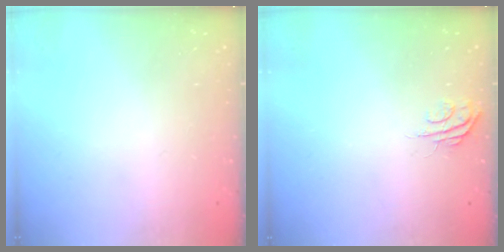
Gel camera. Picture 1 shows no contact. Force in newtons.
{"total": 4.5, "press": 4.5, "slide": 0.5}